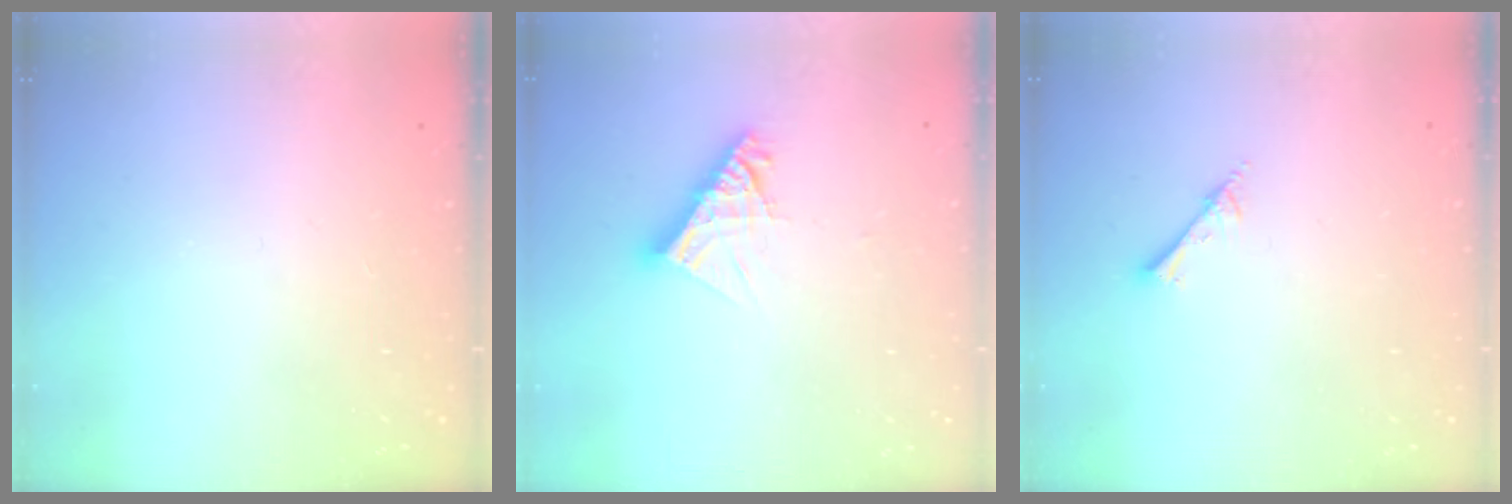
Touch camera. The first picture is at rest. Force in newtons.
{"total": 9.6, "press": 9.6, "slide": 0.8}
{"total": 2.2, "press": 2.2, "slide": 0.3}